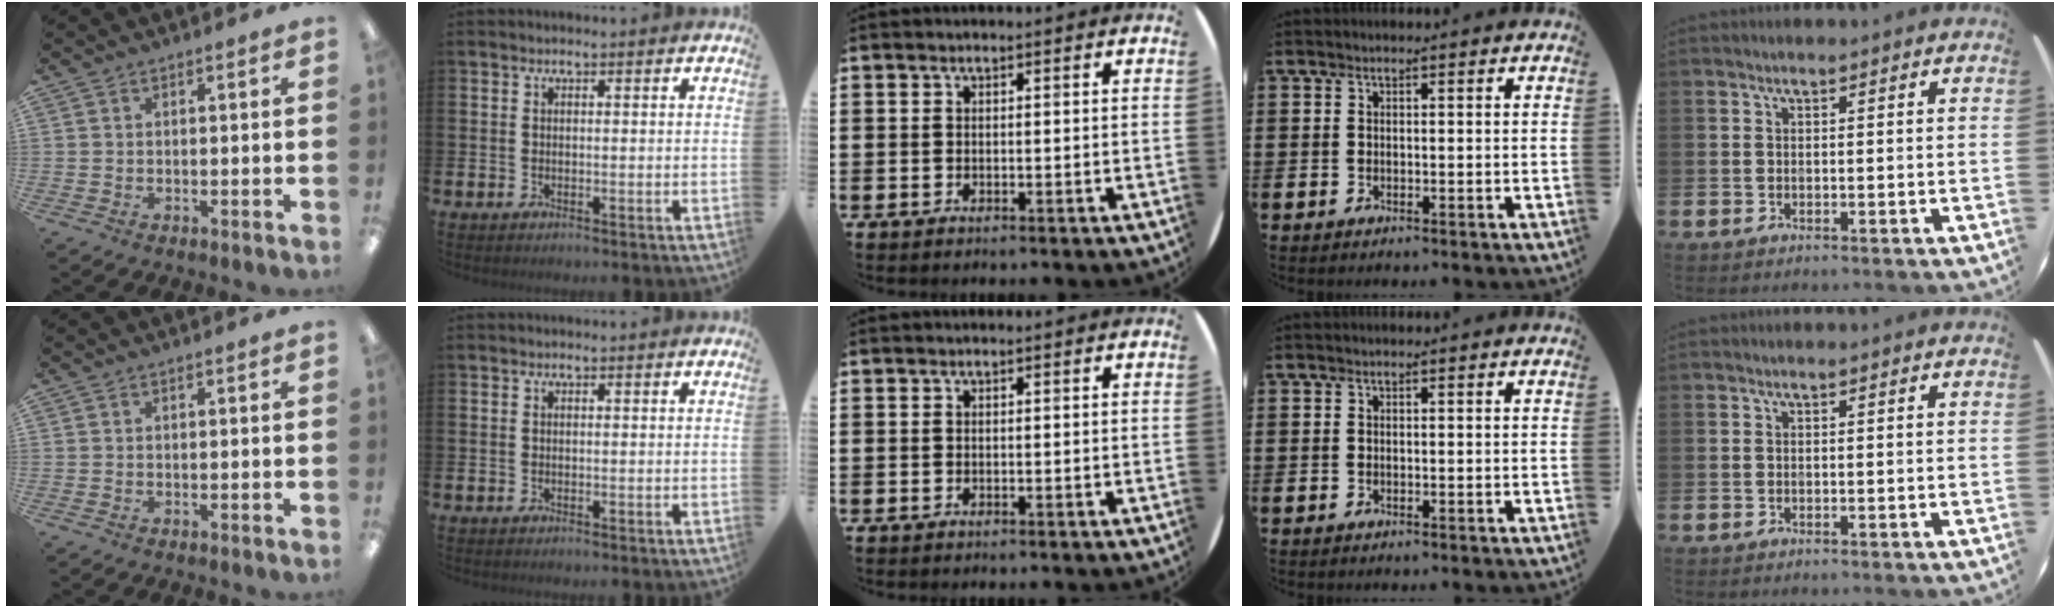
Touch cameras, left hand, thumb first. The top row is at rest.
{}